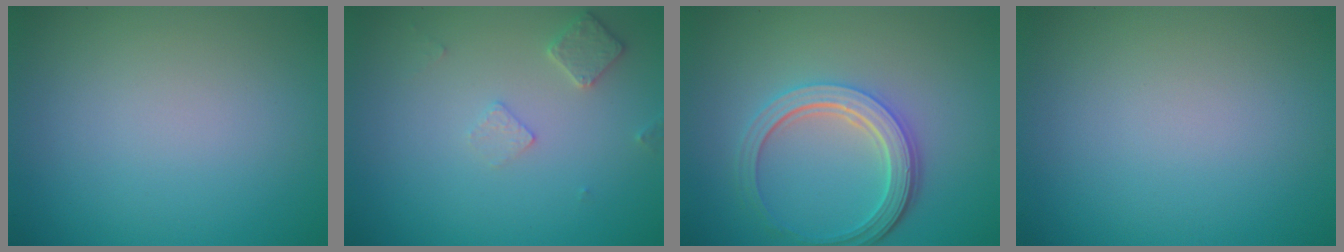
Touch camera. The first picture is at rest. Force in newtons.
{"total": 1.8, "press": 1.8, "slide": 0.3}
{"total": 4.8, "press": 3.6, "slide": 3.2}
{"total": 0.0}